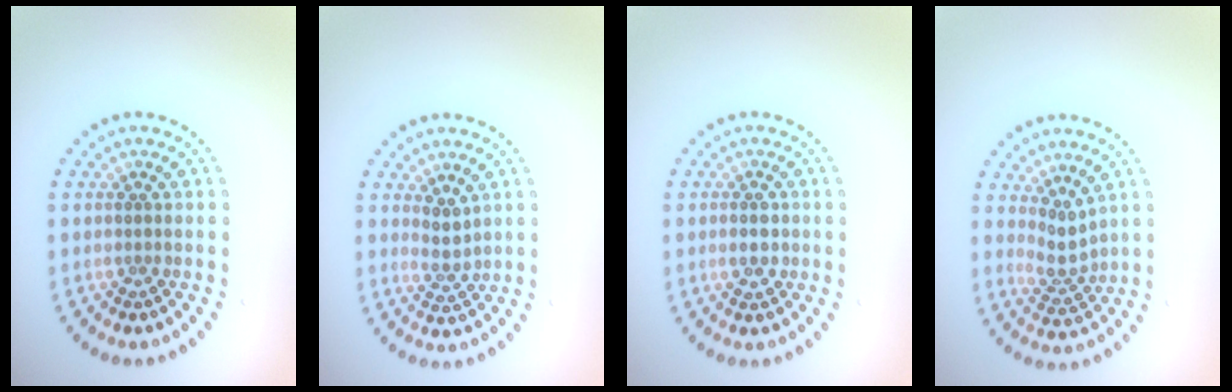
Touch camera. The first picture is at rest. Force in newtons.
{"total": 1.7, "press": 1.4, "slide": 1.0}
{"total": 1.6, "press": 1.6, "slide": 0.2}
{"total": 2.3, "press": 1.5, "slide": 1.7}